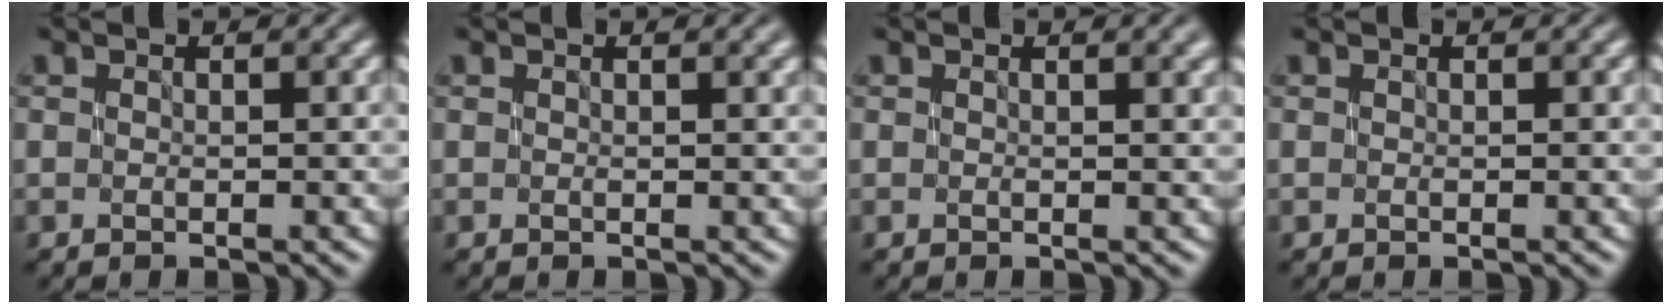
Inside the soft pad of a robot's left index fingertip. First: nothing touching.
{"total": 0.9, "force": [0.2, 0.3, 0.8], "torque": [-0.010, 0.000, 0.000]}
{"total": 1.6, "force": [0.4, 0.6, 1.4], "torque": [-0.012, 0.005, 0.001]}
{"total": 0.0}